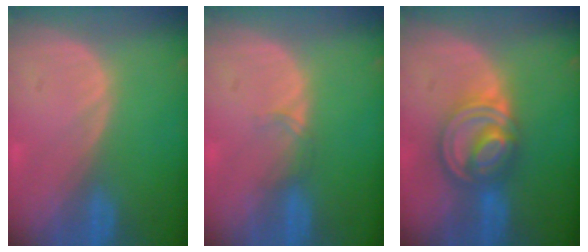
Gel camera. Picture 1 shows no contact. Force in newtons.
{"total": 1.3, "press": 1.2, "slide": 0.2}
{"total": 8.1, "press": 7.0, "slide": 4.1}